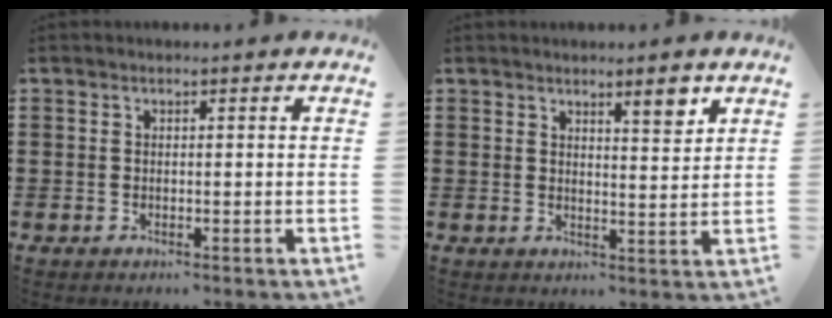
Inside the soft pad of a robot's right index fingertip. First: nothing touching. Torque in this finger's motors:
{"motor_torque": [0.06, 0.01, 0.11, 0.02]}